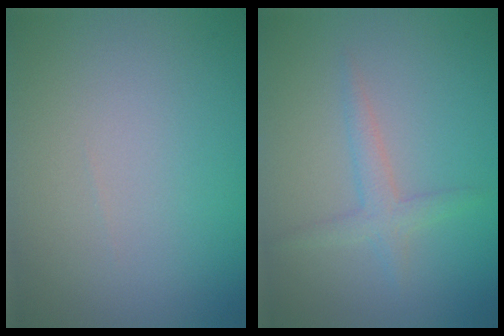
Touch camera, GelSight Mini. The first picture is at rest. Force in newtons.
{"total": 2.0, "press": 2.0, "slide": 0.1}